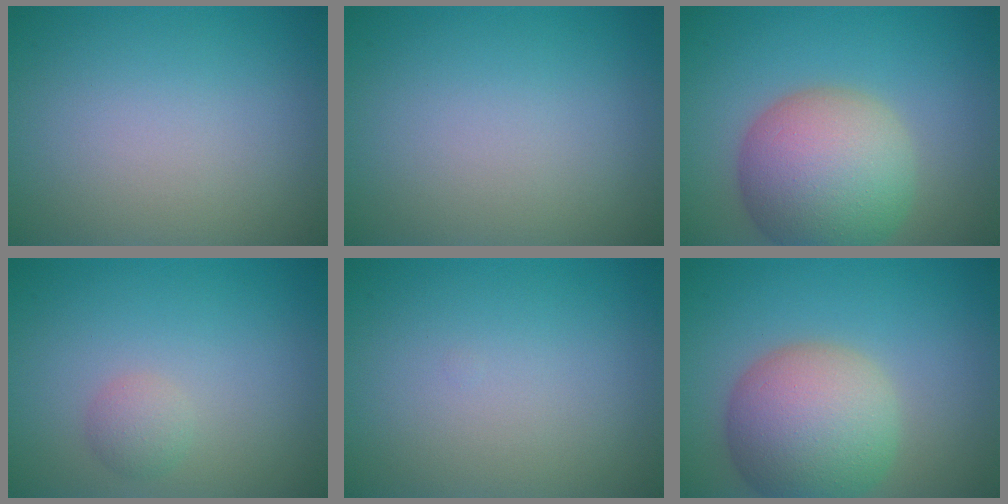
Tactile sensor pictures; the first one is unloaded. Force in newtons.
{"total": 0.0}
{"total": 9.6, "press": 9.6, "slide": 0.6}
{"total": 1.4, "press": 1.4, "slide": 0.0}
{"total": 0.0}
{"total": 8.5, "press": 8.5, "slide": 0.4}